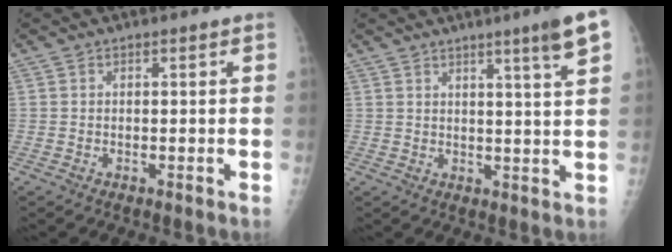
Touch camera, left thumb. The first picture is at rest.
{"total": 7.8, "force": [4.4, -0.4, 6.4], "torque": [-0.089, -0.023, 0.060]}